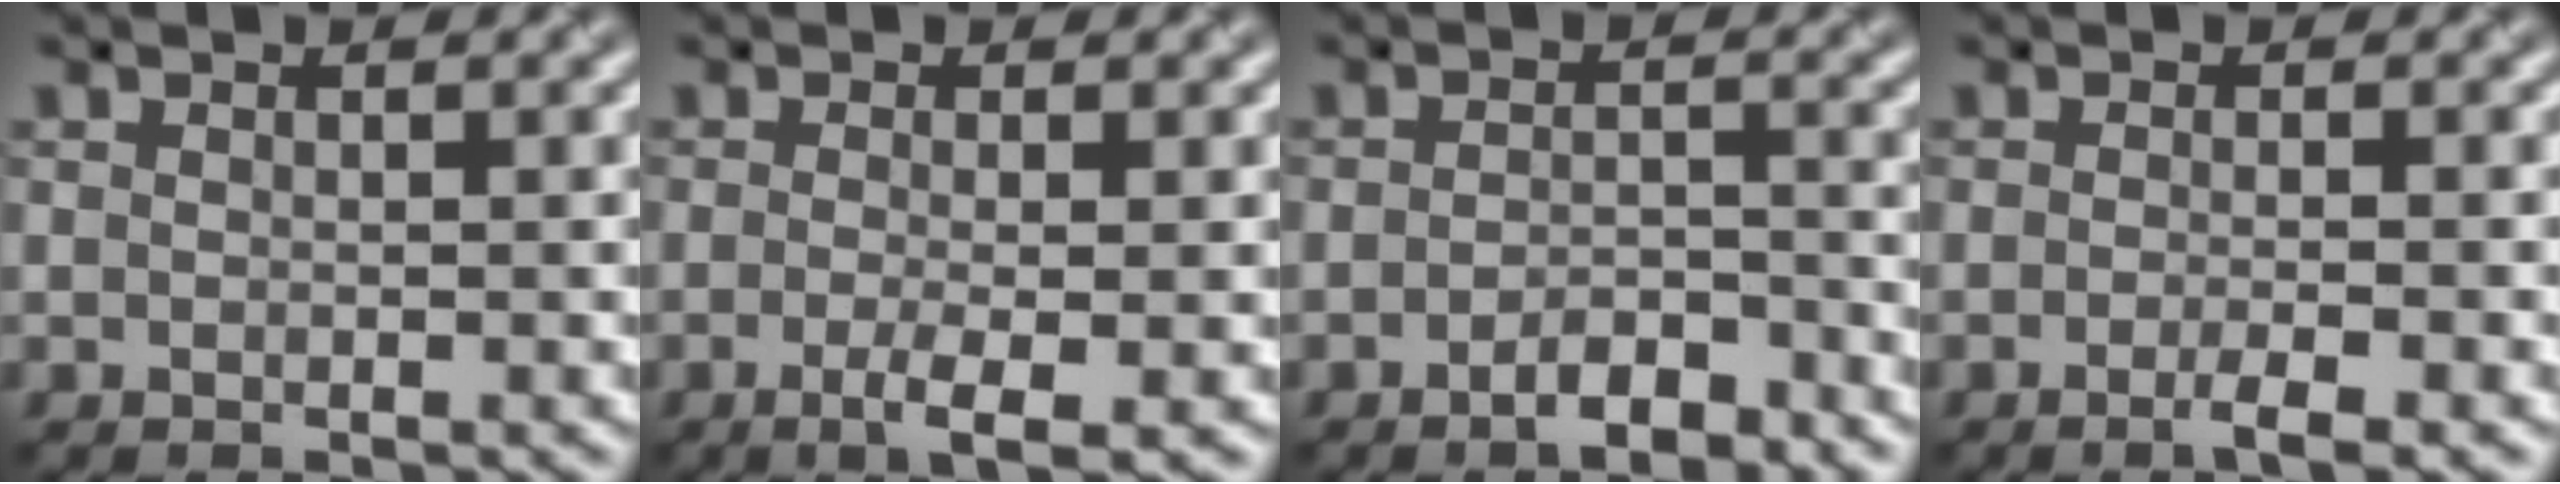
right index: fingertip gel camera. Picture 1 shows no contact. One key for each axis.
{"total": 3.0, "fx": -0.8, "fy": 0.7, "fz": 2.8, "tx": -0.050, "ty": -0.010, "tz": -0.016}
{"total": 3.0, "fx": -2.1, "fy": 1.0, "fz": 1.9, "tx": -0.028, "ty": 0.006, "tz": -0.037}
{"total": 2.3, "fx": -1.0, "fy": 0.5, "fz": 1.9, "tx": -0.023, "ty": -0.001, "tz": -0.023}